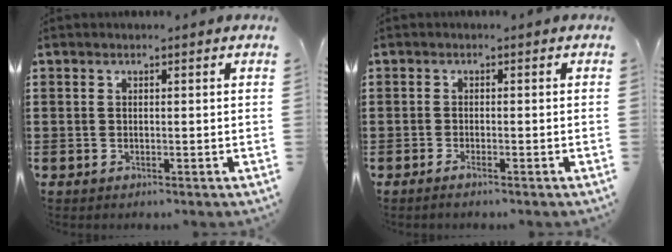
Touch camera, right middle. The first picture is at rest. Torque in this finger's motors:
{"motor_torque": [0.07, 0.35, -0.04, -0.01]}